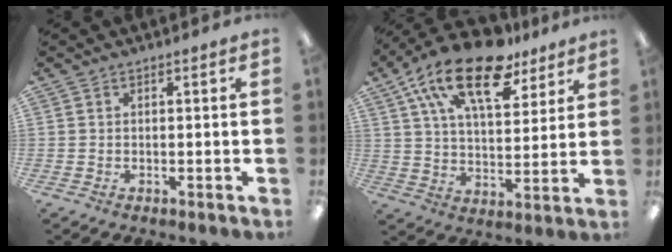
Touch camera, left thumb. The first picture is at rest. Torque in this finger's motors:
{"motor_torque": [0.60, 0.63, 1.75, -0.99, 0.43]}